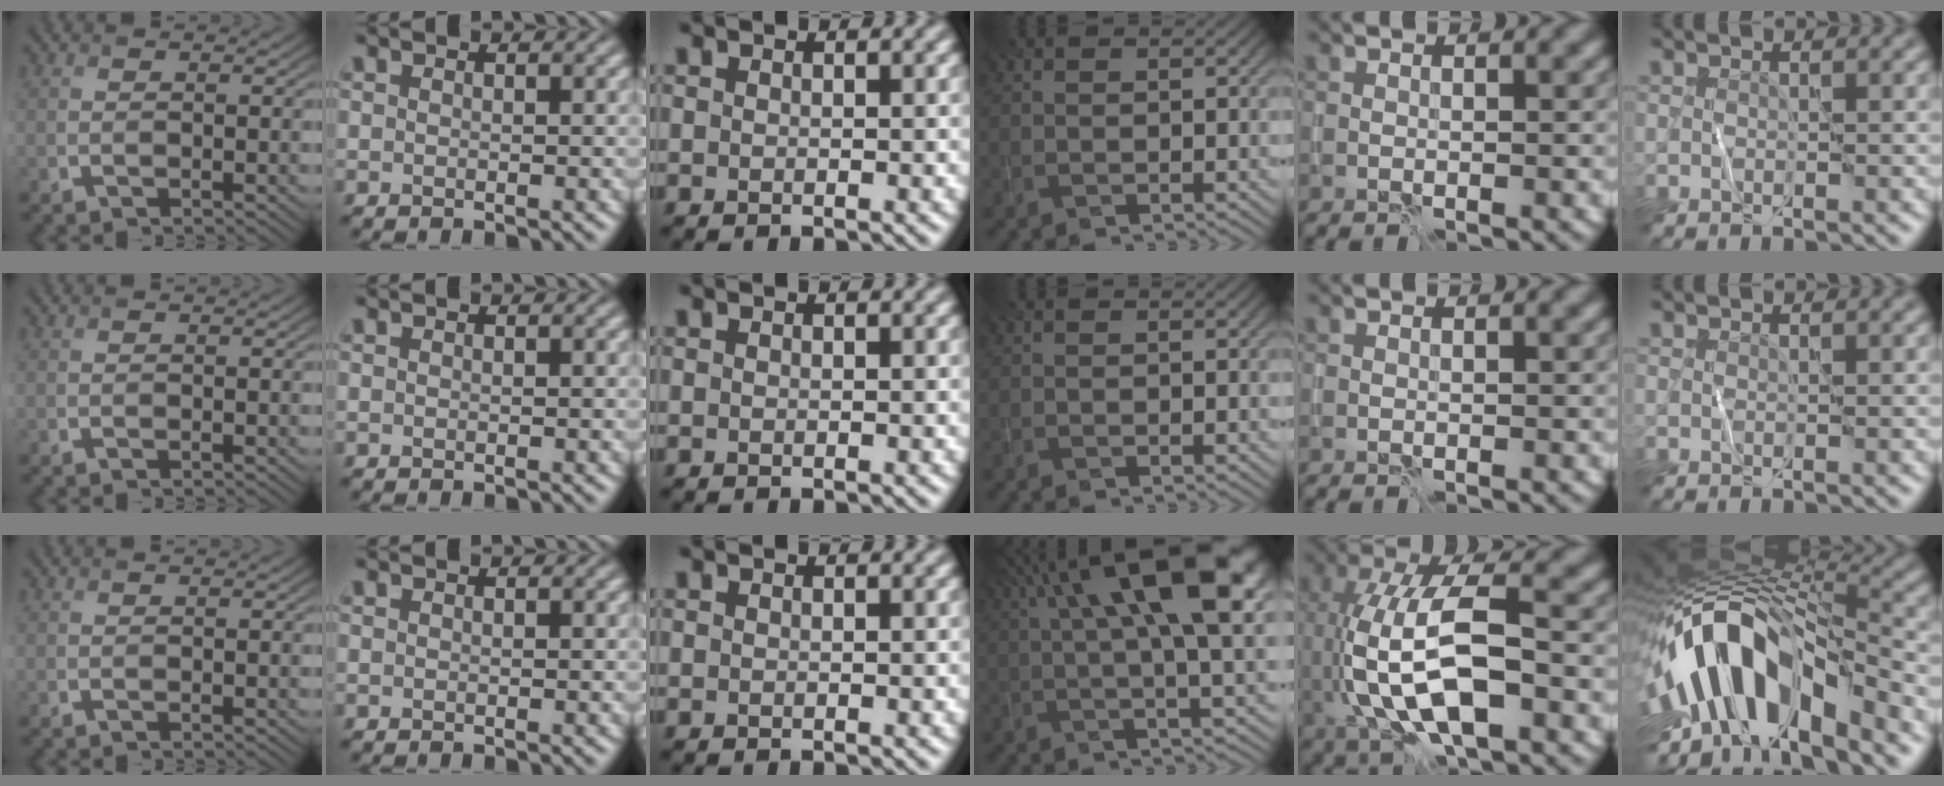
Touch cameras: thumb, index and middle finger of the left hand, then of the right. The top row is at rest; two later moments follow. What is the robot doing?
{"motion": "wipe", "object": "whiteboard"}